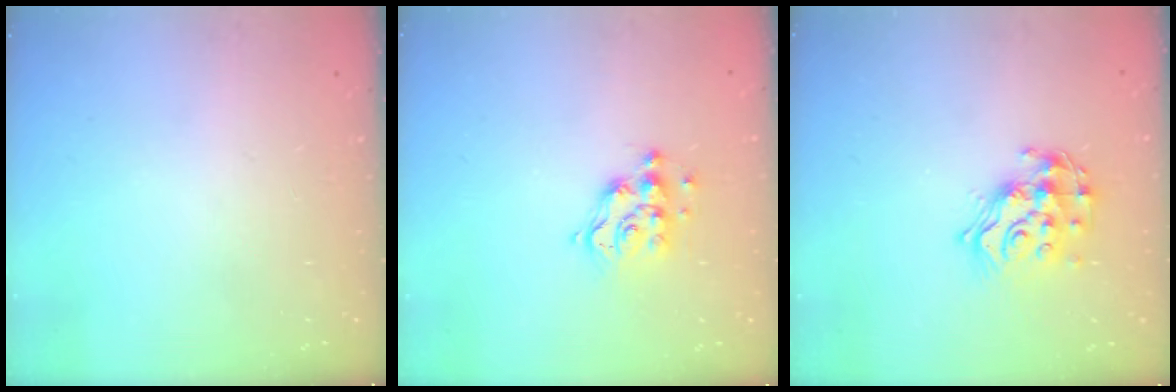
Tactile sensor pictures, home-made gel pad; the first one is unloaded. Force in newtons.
{"total": 10.1, "press": 10.1, "slide": 0.3}
{"total": 13.9, "press": 13.9, "slide": 1.1}